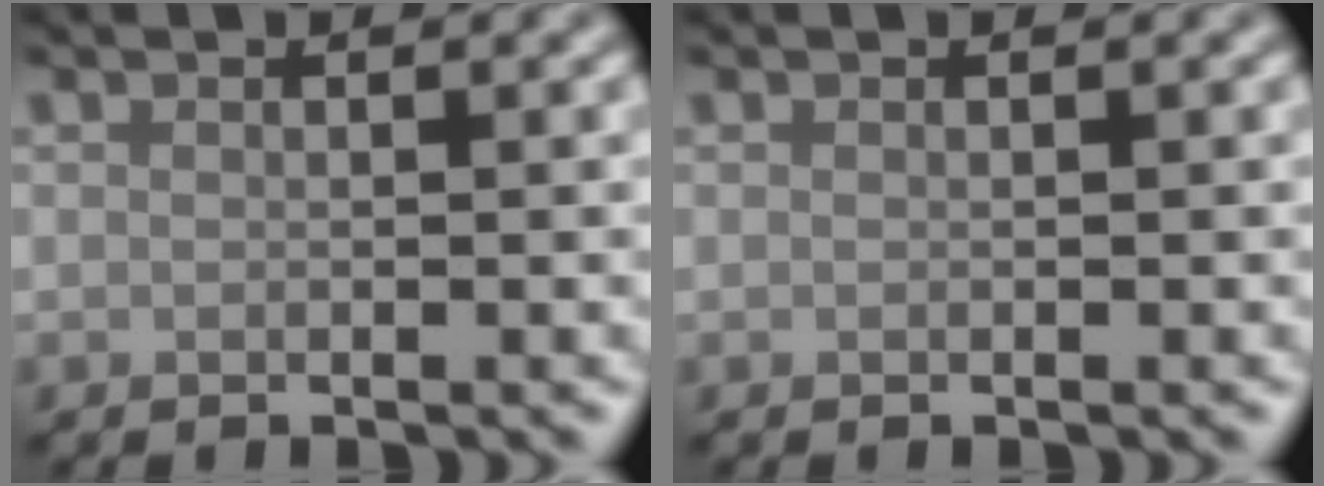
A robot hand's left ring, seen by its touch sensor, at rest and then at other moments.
{"total": 0.0}